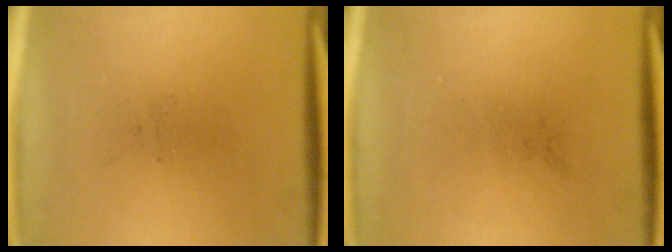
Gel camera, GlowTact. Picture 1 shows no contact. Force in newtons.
{"total": 0.0}